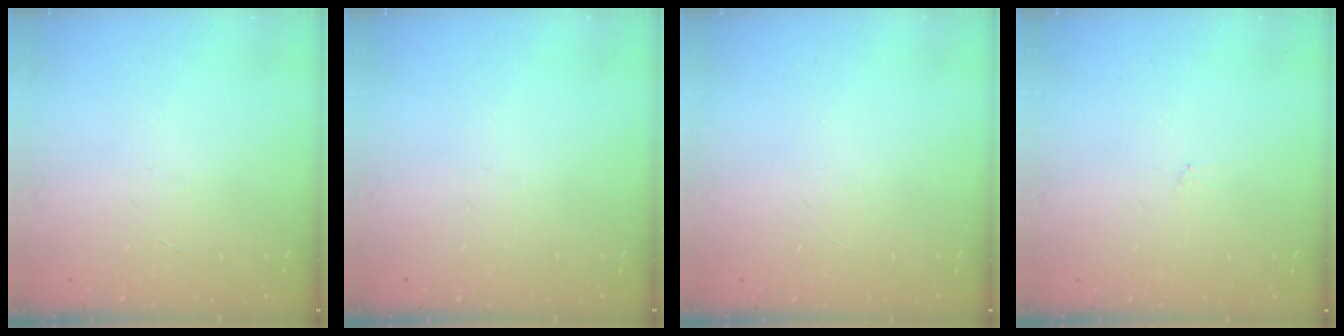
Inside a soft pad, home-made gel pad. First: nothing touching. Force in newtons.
{"total": 0.0}
{"total": 0.0}
{"total": 2.8, "press": 2.8, "slide": 0.4}